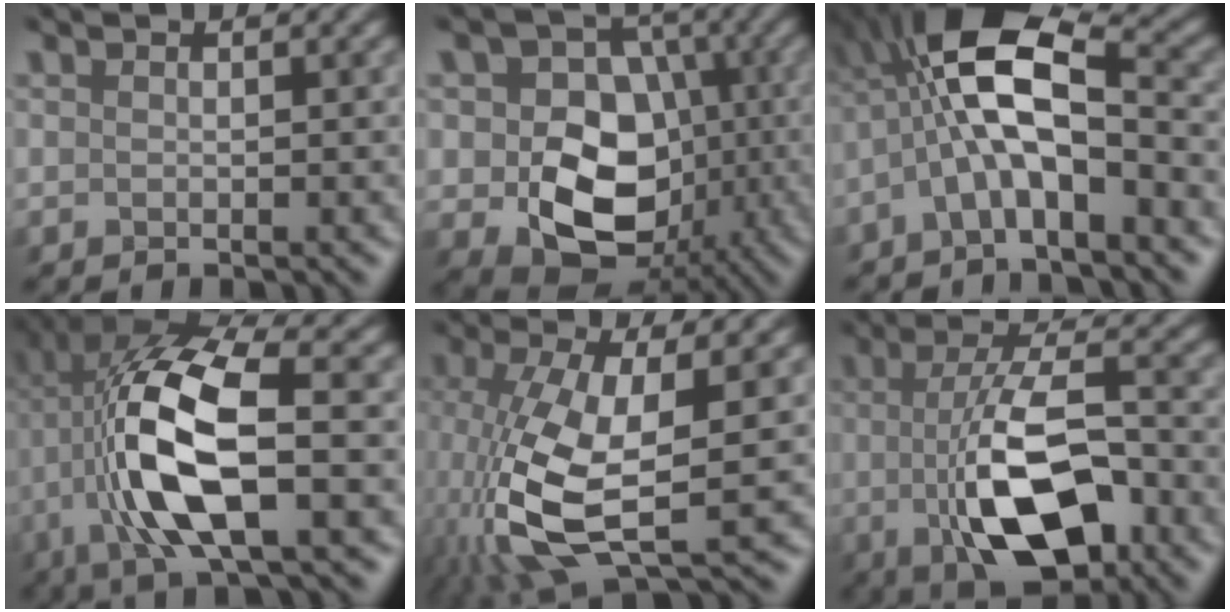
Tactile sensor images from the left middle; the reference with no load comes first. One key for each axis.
{"total": 9.7, "fx": -1.7, "fy": 7.4, "fz": 6.0, "tx": -0.098, "ty": -0.014, "tz": -0.034}
{"total": 8.4, "fx": -1.0, "fy": 2.9, "fz": 7.8, "tx": -0.156, "ty": 0.027, "tz": -0.033}
{"total": 11.1, "fx": -1.0, "fy": 4.2, "fz": 10.3, "tx": -0.223, "ty": 0.007, "tz": -0.024}
{"total": 10.4, "fx": -2.2, "fy": 3.9, "fz": 9.4, "tx": -0.226, "ty": -0.021, "tz": -0.040}
{"total": 9.0, "fx": -2.1, "fy": 3.2, "fz": 8.1, "tx": -0.149, "ty": -0.002, "tz": -0.038}